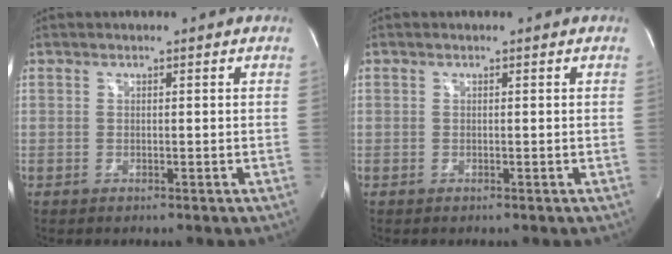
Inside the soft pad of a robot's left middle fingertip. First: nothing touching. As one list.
[{"total": 0.0}]